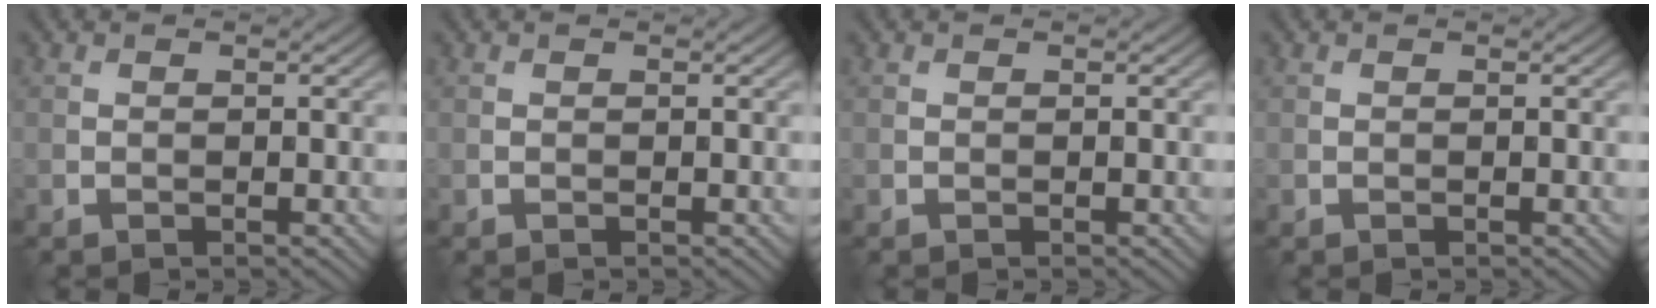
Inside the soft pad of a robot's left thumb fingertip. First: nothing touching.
{"total": 0.0}
{"total": 0.0}
{"total": 0.0}